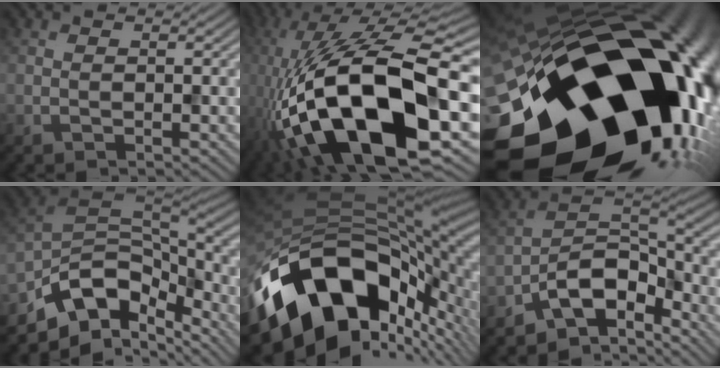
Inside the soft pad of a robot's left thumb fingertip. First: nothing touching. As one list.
[{"total": 20.8, "force": [-6.8, 8.1, 17.9], "torque": [-0.340, 0.006, -0.124]}, {"total": 24.4, "force": [-9.5, 15.4, 16.4], "torque": [-0.271, -0.082, -0.130]}, {"total": 11.3, "force": [-6.3, 6.2, 7.1], "torque": [-0.147, -0.009, -0.119]}, {"total": 18.7, "force": [-5.6, 11.9, 13.3], "torque": [-0.270, -0.043, -0.070]}, {"total": 9.5, "force": [-6.4, 4.4, 5.5], "torque": [-0.079, 0.001, -0.137]}]